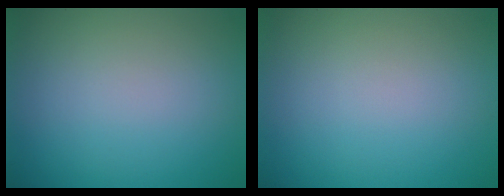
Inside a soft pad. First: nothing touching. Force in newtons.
{"total": 0.0}